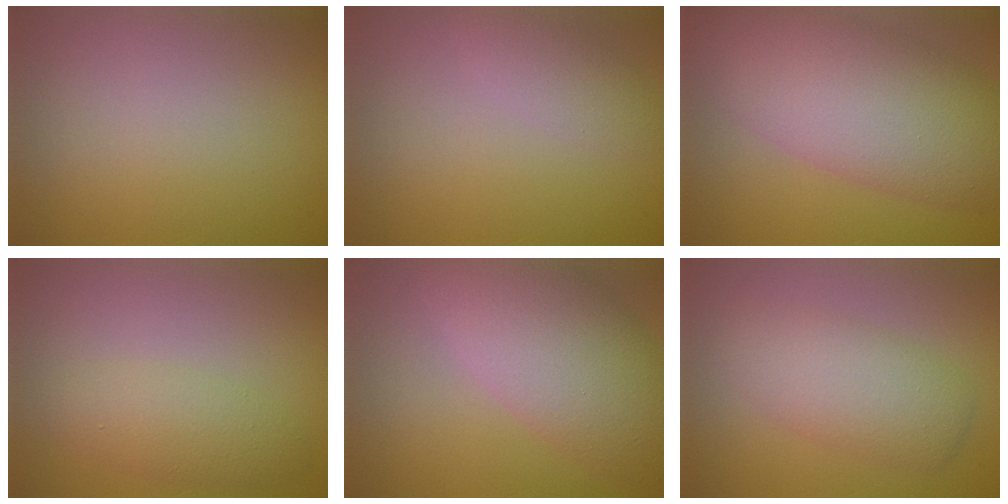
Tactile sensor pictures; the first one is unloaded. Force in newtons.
{"total": 1.9, "press": 1.9, "slide": 0.1}
{"total": 8.8, "press": 8.8, "slide": 0.6}
{"total": 2.6, "press": 2.6, "slide": 0.1}
{"total": 8.2, "press": 8.2, "slide": 0.4}
{"total": 4.3, "press": 4.3, "slide": 0.2}